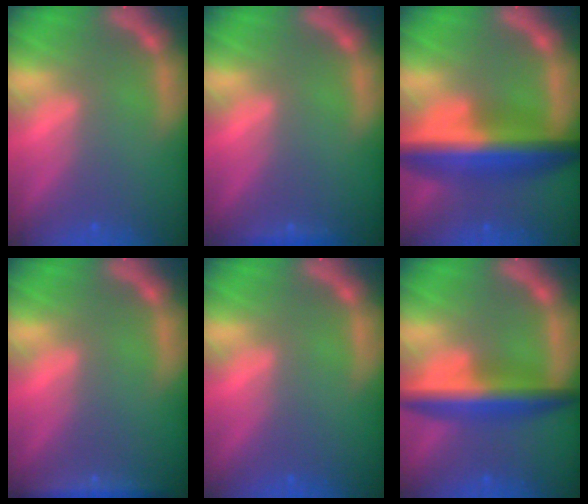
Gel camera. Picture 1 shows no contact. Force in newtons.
{"total": 0.9}
{"total": 9.5}
{"total": 2.9}
{"total": 0.0}
{"total": 6.6}